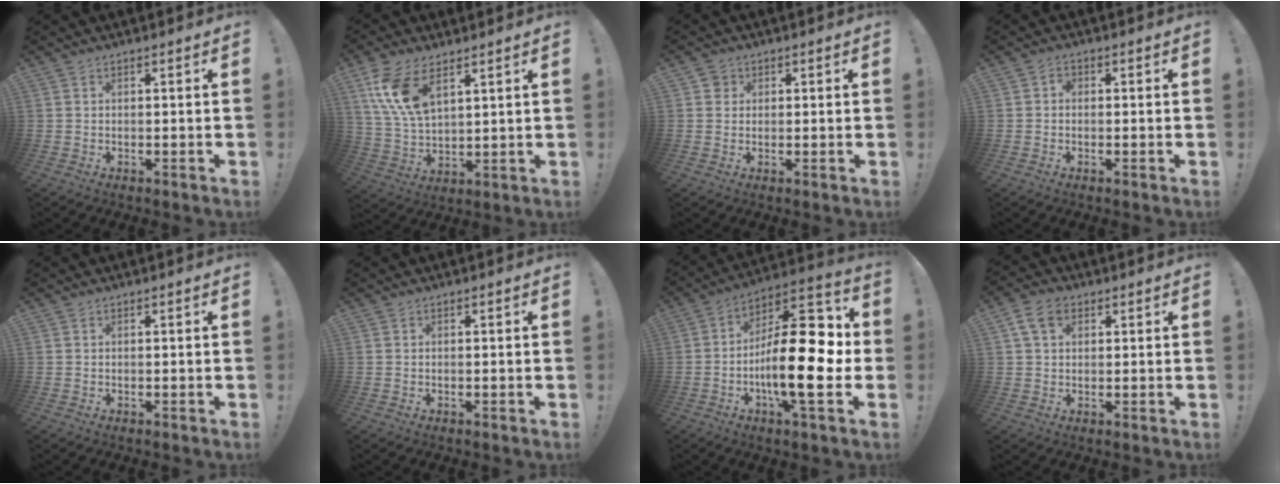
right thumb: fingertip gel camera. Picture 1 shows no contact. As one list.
[{"total": 12.6, "force": [6.8, 6.3, 8.5], "torque": [-0.187, -0.015, 0.131]}, {"total": 2.7, "force": [1.0, 2.5, 0.5], "torque": [-0.004, 0.003, 0.018]}, {"total": 1.6, "force": [-0.4, 1.2, 0.8], "torque": [-0.018, 0.010, -0.009]}, {"total": 0.0}, {"total": 0.0}, {"total": 23.6, "force": [-3.7, 8.8, 21.5], "torque": [-0.367, 0.020, -0.054]}, {"total": 7.0, "force": [2.8, 4.8, 4.3], "torque": [-0.078, 0.006, 0.057]}]